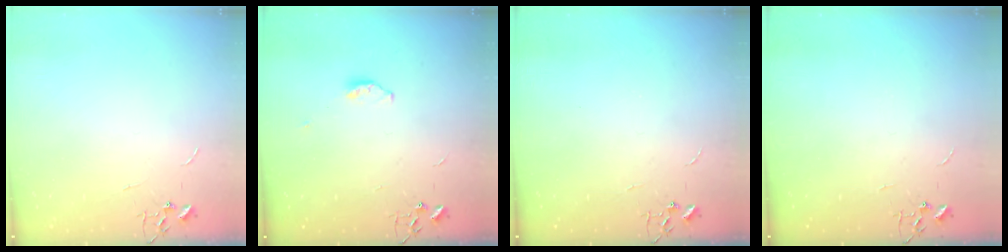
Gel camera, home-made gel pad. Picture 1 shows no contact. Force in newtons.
{"total": 3.4, "press": 3.3, "slide": 0.8}
{"total": 0.0}
{"total": 0.0}